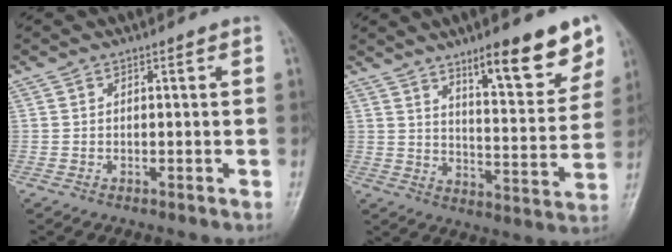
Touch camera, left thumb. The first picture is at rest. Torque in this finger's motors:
{"motor_torque": [0.48, 0.43, 1.14, -1.63, 0.17]}